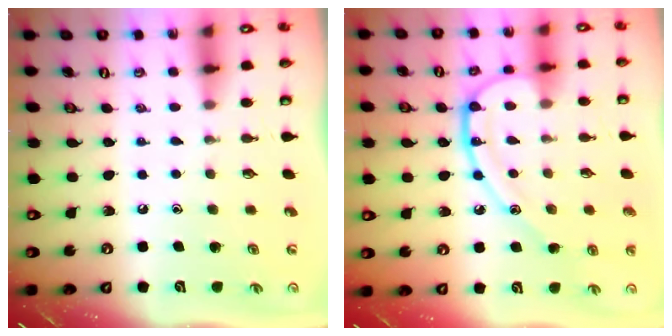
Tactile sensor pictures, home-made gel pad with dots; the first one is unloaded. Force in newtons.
{"total": 13.4, "press": 13.4, "slide": 0.8}